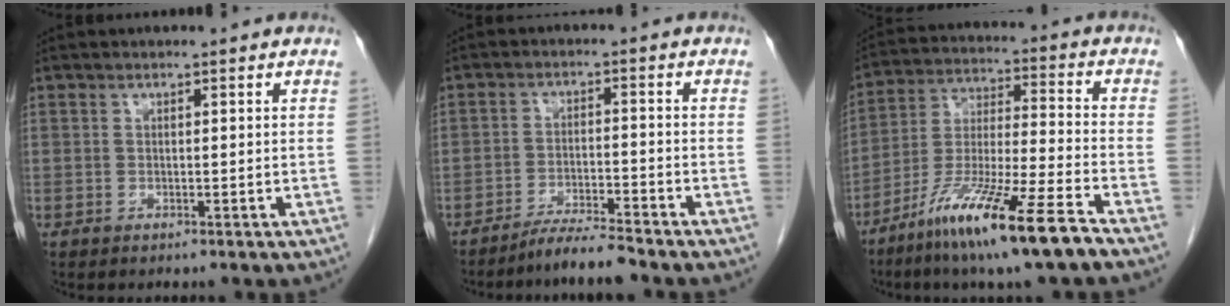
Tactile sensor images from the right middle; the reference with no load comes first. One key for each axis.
{"total": 4.9, "fx": -4.5, "fy": -0.7, "fz": 1.9, "tx": -0.030, "ty": -0.018, "tz": -0.083}
{"total": 16.1, "fx": -10.4, "fy": 0.0, "fz": 12.3, "tx": -0.250, "ty": -0.042, "tz": -0.193}